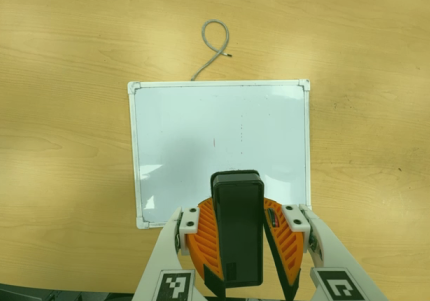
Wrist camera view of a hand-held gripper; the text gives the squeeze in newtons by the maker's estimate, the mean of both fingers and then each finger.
{"total": 8.4, "left": 9.0, "right": 7.7}